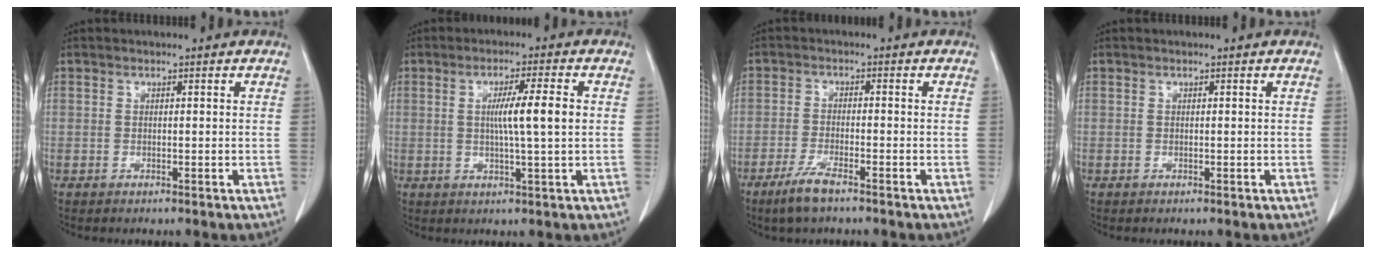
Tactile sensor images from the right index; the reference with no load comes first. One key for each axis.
{"total": 6.4, "fx": 0.6, "fy": -0.4, "fz": 6.3, "tx": -0.108, "ty": -0.002, "tz": 0.010}
{"total": 4.8, "fx": -3.5, "fy": 0.6, "fz": 3.3, "tx": -0.075, "ty": -0.009, "tz": -0.065}
{"total": 0.0}